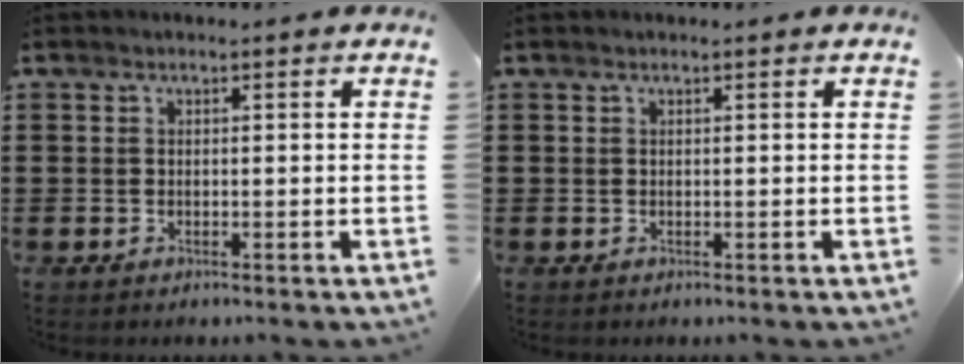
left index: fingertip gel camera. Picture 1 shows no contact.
{"total": 0.0}